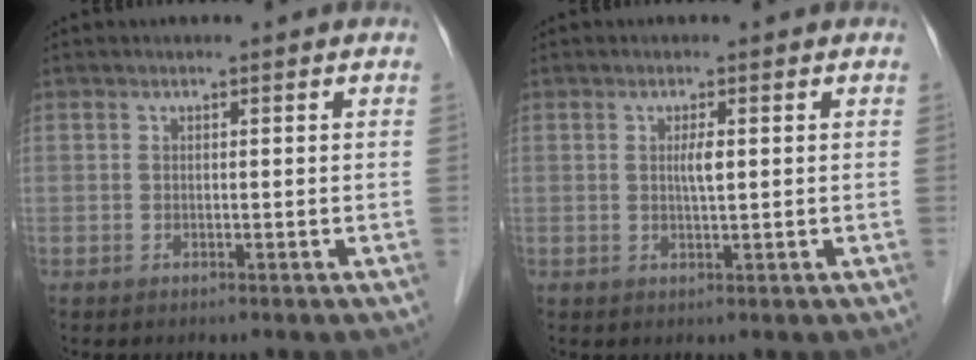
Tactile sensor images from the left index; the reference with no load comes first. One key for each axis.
{"total": 1.7, "fx": 0.3, "fy": 0.1, "fz": 1.7, "tx": -0.034, "ty": -0.001, "tz": 0.006}